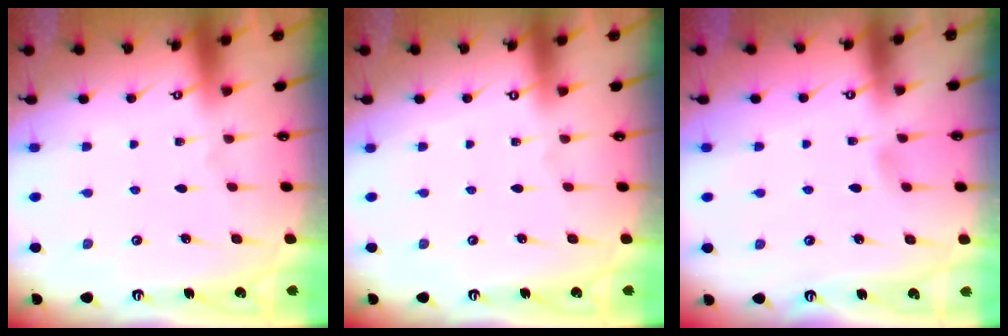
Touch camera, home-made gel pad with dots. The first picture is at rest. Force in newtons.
{"total": 0.0}
{"total": 3.7, "press": 3.7, "slide": 0.6}